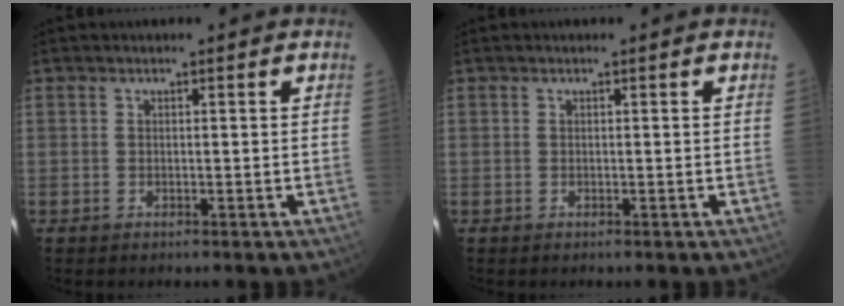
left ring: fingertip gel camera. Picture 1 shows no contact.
{"total": 0.0}